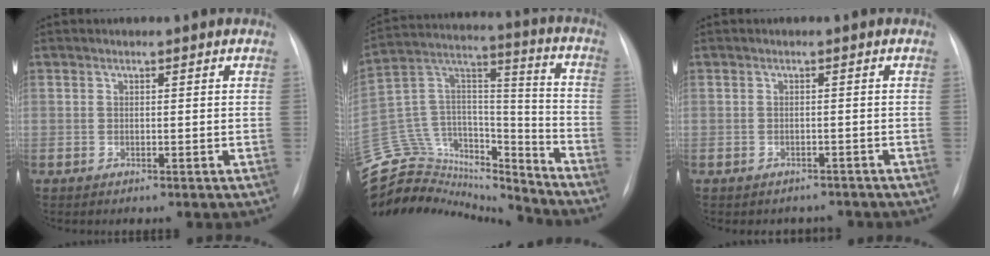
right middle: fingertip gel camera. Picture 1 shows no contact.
{"total": 28.5, "force": [-26.5, 7.6, 7.2], "torque": [-0.202, 0.036, -0.419]}
{"total": 3.1, "force": [-2.7, 1.5, 0.0], "torque": [-0.001, 0.010, -0.033]}